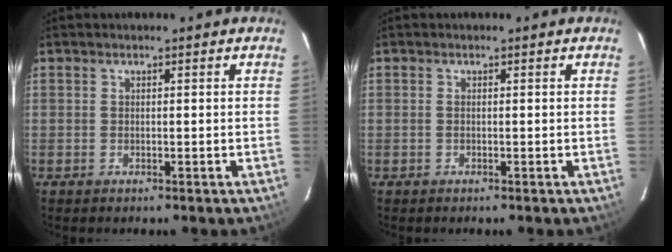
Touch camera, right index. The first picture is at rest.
{"total": 0.0}